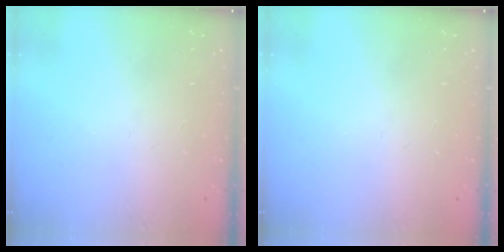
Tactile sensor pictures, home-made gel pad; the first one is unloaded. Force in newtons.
{"total": 0.0}